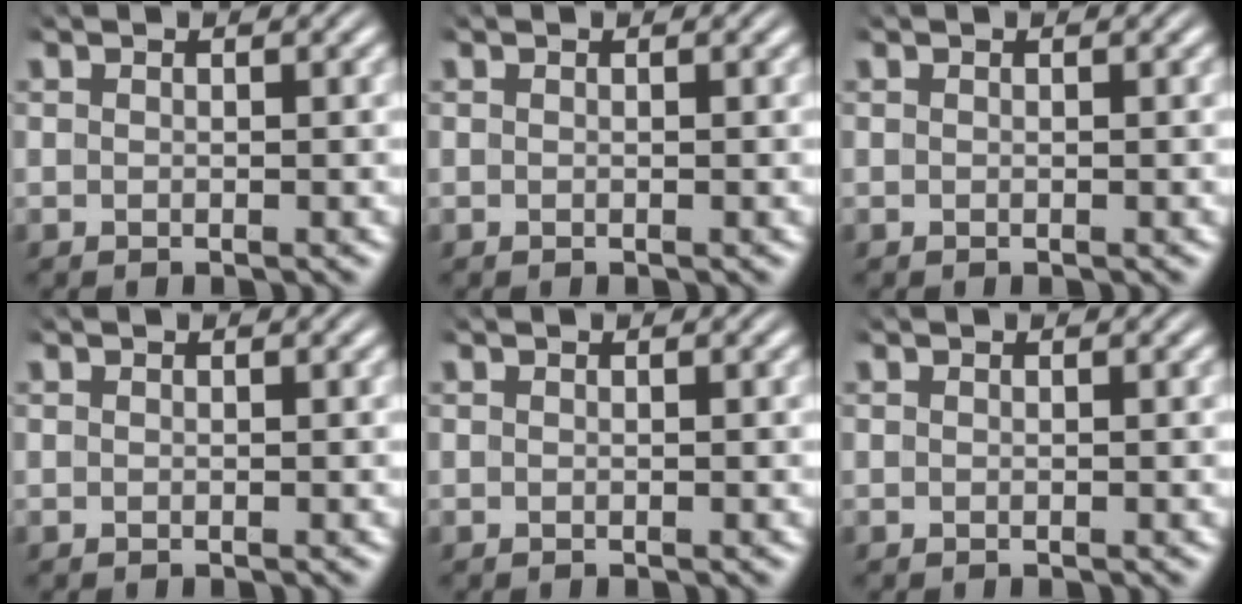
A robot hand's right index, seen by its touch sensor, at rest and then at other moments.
{"total": 0.0}
{"total": 0.0}
{"total": 0.0}
{"total": 0.0}
{"total": 0.0}